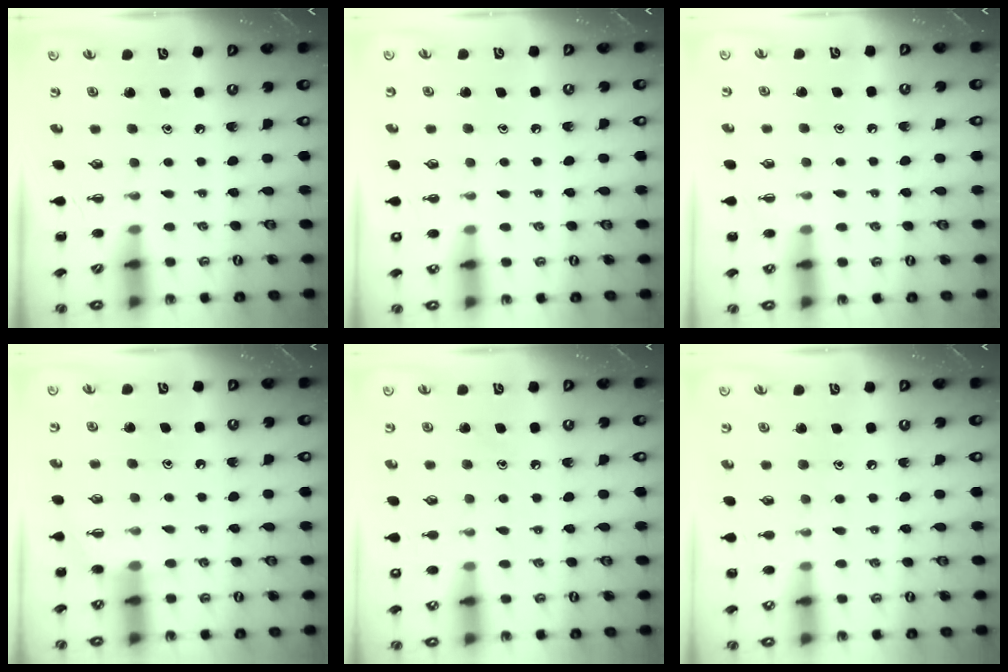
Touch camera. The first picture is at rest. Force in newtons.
{"total": 1.9, "press": 1.9, "slide": 0.2}
{"total": 3.9, "press": 3.7, "slide": 1.2}
{"total": 4.5, "press": 4.3, "slide": 1.3}
{"total": 9.4, "press": 9.2, "slide": 2.0}
{"total": 5.9, "press": 5.7, "slide": 1.5}